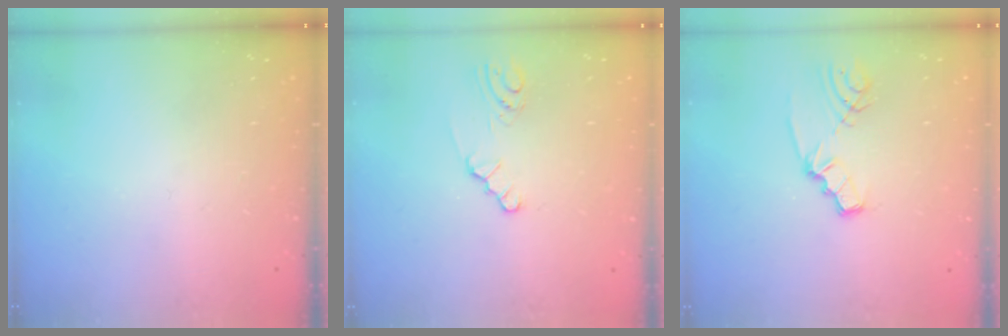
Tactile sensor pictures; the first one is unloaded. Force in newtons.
{"total": 2.2, "press": 2.2, "slide": 0.3}
{"total": 3.7, "press": 3.6, "slide": 0.4}